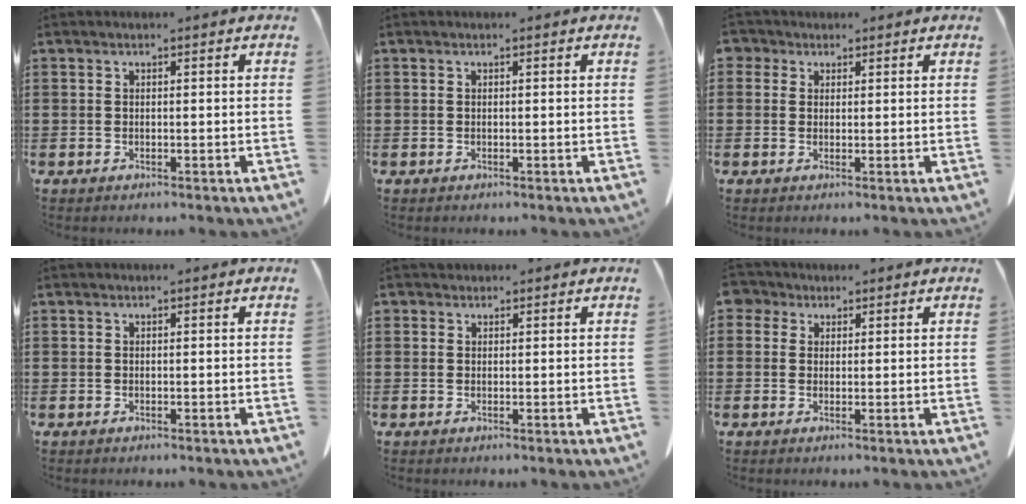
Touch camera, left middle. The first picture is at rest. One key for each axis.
{"total": 0.0}
{"total": 2.1, "fx": 1.3, "fy": 1.6, "fz": 0.5, "tx": -0.018, "ty": 0.007, "tz": 0.025}
{"total": 0.0}
{"total": 1.0, "fx": 0.8, "fy": 0.6, "fz": 0.0, "tx": -0.003, "ty": 0.002, "tz": 0.016}
{"total": 2.3, "fx": 1.5, "fy": 1.8, "fz": 0.5, "tx": -0.012, "ty": 0.005, "tz": 0.025}